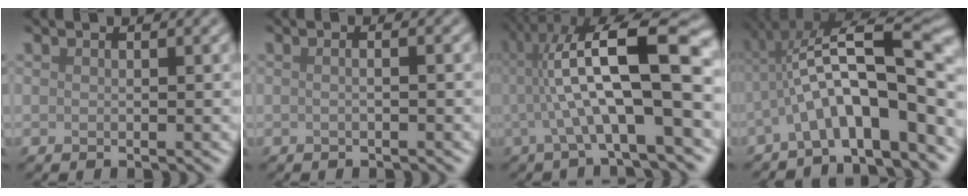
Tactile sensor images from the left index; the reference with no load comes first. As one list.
[{"total": 2.2, "force": [0.4, 1.2, 1.9], "torque": [-0.006, 0.009, -0.022]}, {"total": 11.5, "force": [0.8, 2.4, 11.2], "torque": [-0.180, 0.026, 0.018]}, {"total": 9.6, "force": [-2.8, 2.3, 8.9], "torque": [-0.144, 0.029, -0.049]}]